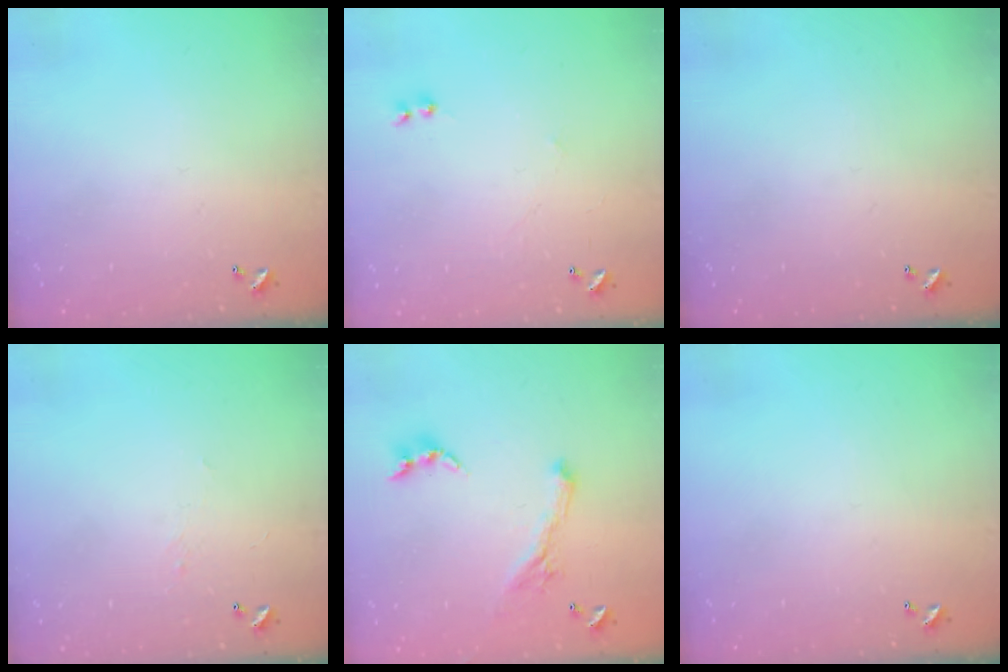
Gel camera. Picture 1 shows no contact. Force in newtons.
{"total": 1.2, "press": 1.2, "slide": 0.3}
{"total": 0.0}
{"total": 2.2, "press": 2.0, "slide": 0.8}
{"total": 0.8, "press": 0.8, "slide": 0.2}
{"total": 0.0}